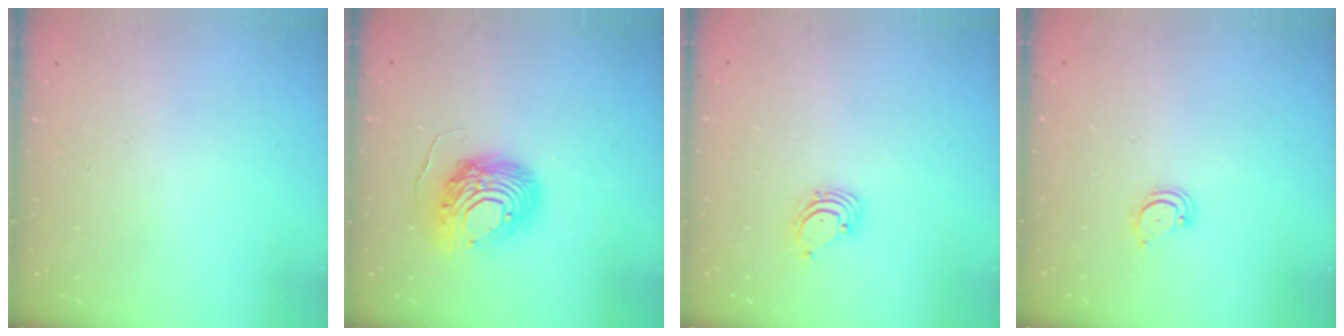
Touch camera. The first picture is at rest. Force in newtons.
{"total": 13.4, "press": 13.4, "slide": 1.3}
{"total": 1.6, "press": 1.6, "slide": 0.1}
{"total": 3.8, "press": 3.8, "slide": 0.3}